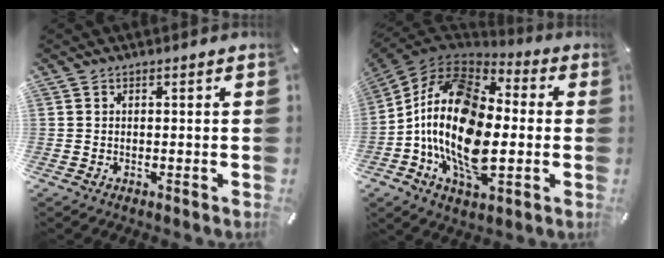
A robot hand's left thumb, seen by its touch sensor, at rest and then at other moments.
{"total": 22.6, "force": [-3.6, 13.7, 17.6], "torque": [-0.354, 0.015, -0.065]}